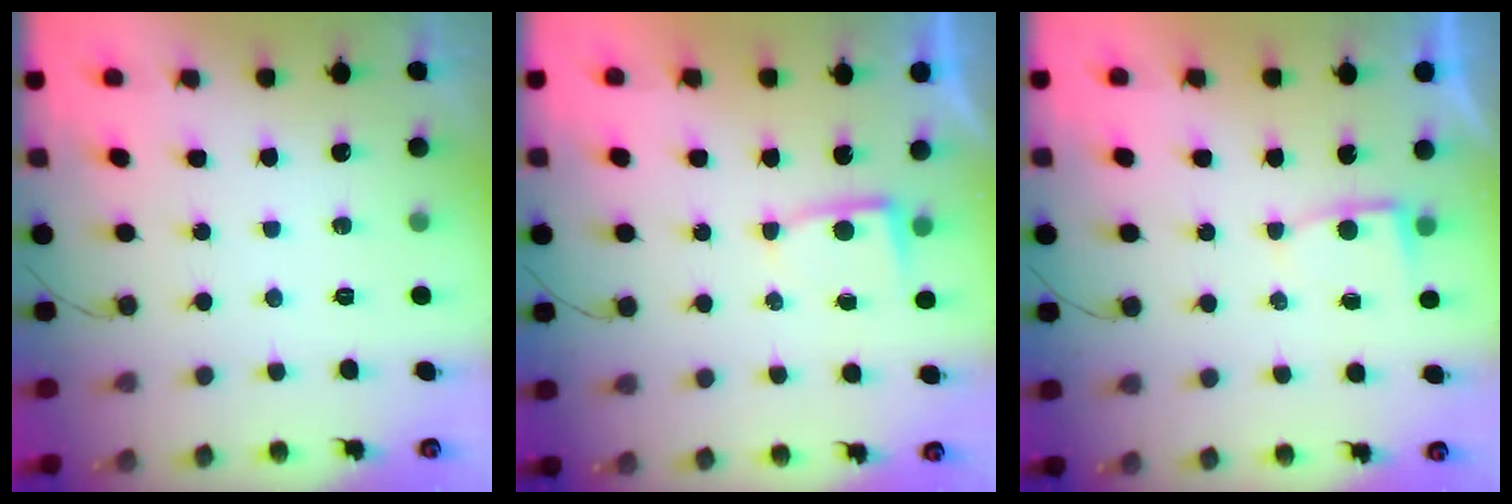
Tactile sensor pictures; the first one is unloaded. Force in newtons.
{"total": 2.9, "press": 2.9, "slide": 0.4}
{"total": 2.6, "press": 2.6, "slide": 0.3}